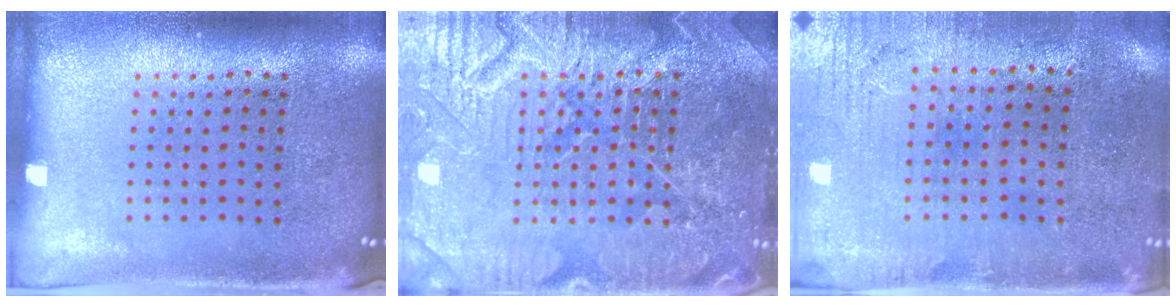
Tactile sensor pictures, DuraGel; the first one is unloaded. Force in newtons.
{"total": 4.7, "press": 4.7, "slide": 0.6}
{"total": 0.5, "press": 0.2, "slide": 0.5}